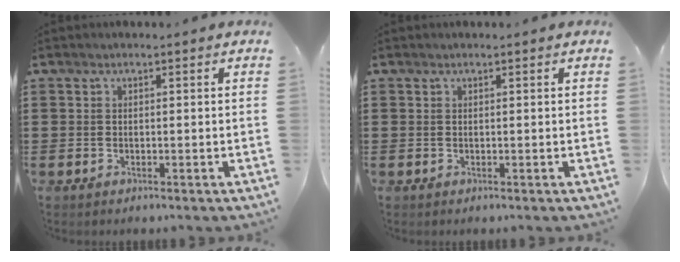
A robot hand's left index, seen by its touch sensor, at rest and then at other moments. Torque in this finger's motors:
{"motor_torque": [0.32, 0.24, 0.09, 0.00]}